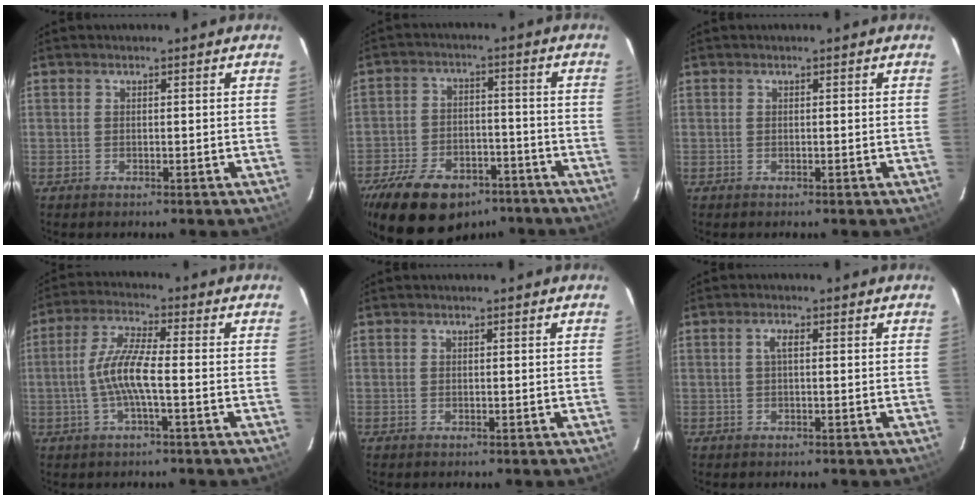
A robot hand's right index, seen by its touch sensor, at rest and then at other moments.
{"total": 19.8, "force": [-13.4, 11.0, 9.5], "torque": [-0.213, 0.003, -0.196]}
{"total": 0.0}
{"total": 7.5, "force": [-1.6, 0.8, 7.3], "torque": [-0.156, 0.006, -0.031]}
{"total": 0.0}
{"total": 1.7, "force": [0.2, 0.4, 1.6], "torque": [-0.032, 0.005, 0.002]}